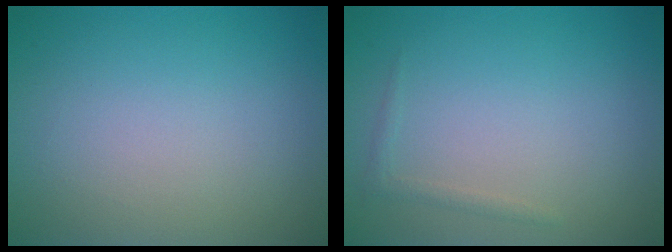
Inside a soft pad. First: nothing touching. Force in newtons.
{"total": 0.8, "press": 0.8, "slide": 0.1}